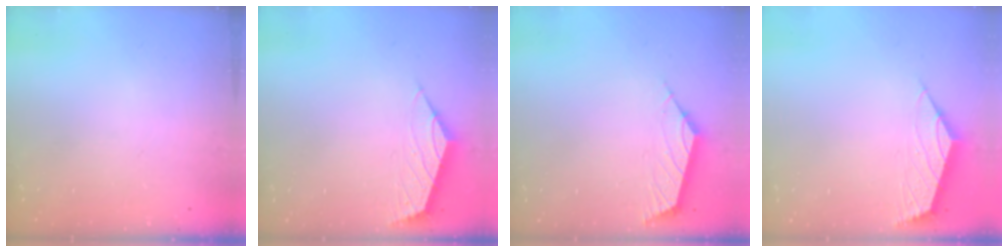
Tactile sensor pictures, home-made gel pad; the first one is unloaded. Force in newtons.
{"total": 2.1, "press": 2.0, "slide": 0.6}
{"total": 2.9, "press": 2.8, "slide": 0.7}
{"total": 2.4, "press": 2.3, "slide": 0.6}